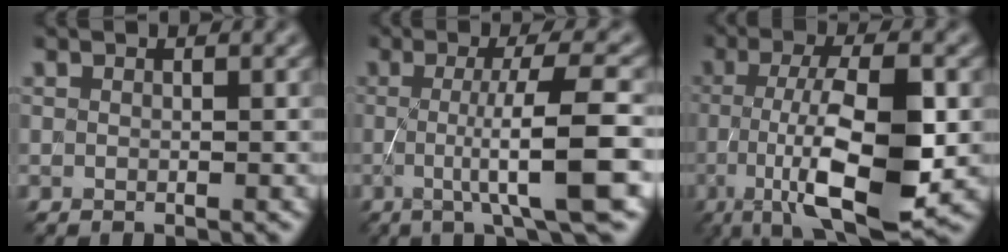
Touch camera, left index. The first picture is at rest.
{"total": 7.9, "force": [-1.1, 1.3, 7.7], "torque": [-0.116, 0.000, -0.018]}
{"total": 10.5, "force": [-3.0, 3.0, 9.6], "torque": [-0.176, -0.002, -0.050]}